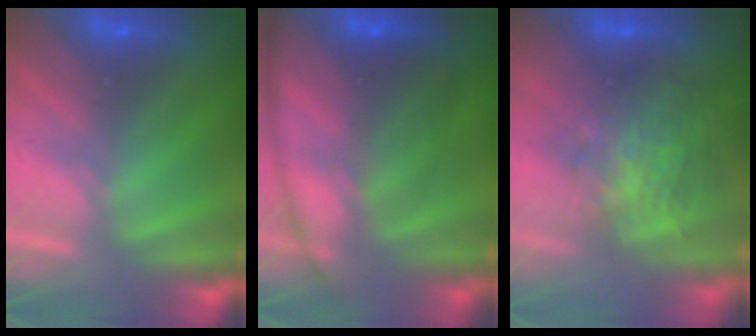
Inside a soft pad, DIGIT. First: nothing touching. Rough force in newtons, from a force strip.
{"total": 7.2}
{"total": 7.1}